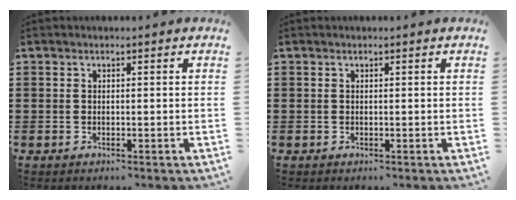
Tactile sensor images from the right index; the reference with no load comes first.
{"total": 0.0}